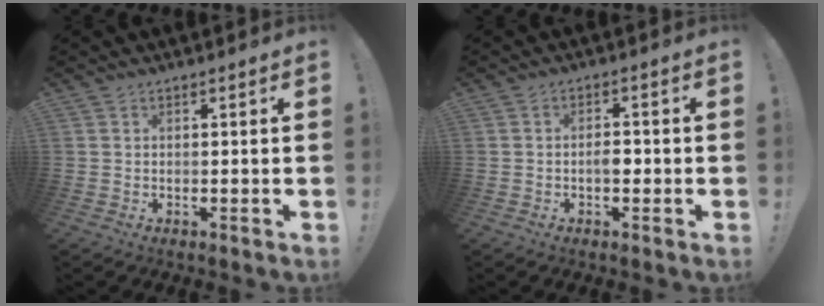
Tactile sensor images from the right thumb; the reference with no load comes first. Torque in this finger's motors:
{"motor_torque": [0.40, 0.20, 0.27, -0.34, 0.00]}